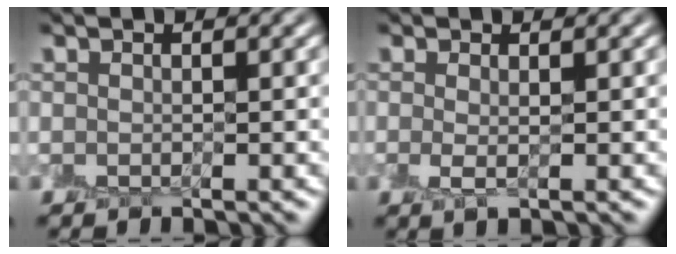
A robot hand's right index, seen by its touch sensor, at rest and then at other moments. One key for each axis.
{"total": 1.4, "fx": 0.1, "fy": 0.4, "fz": 1.3, "tx": -0.024, "ty": -0.004, "tz": 0.004}